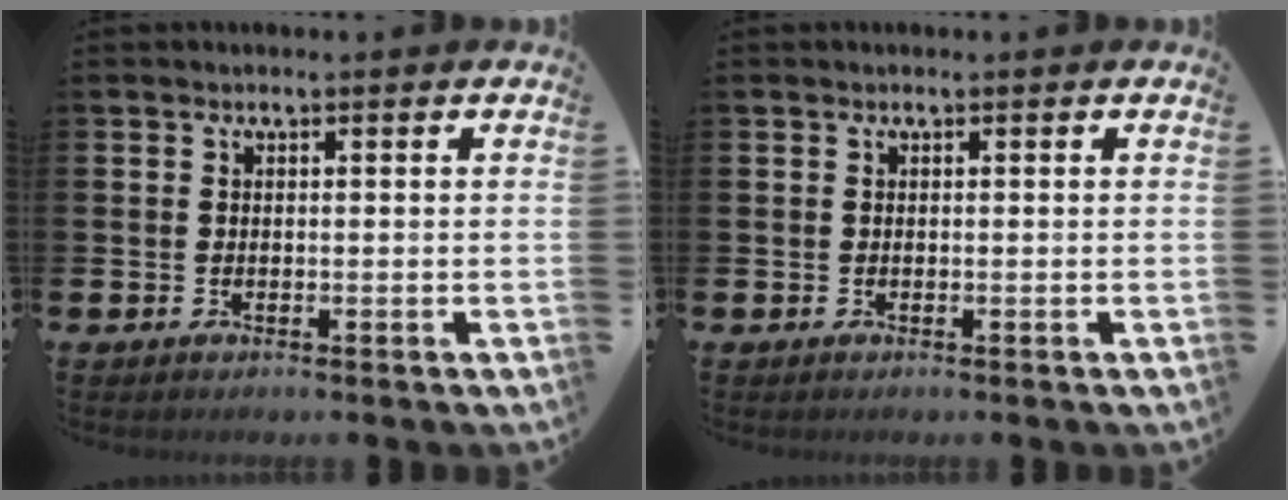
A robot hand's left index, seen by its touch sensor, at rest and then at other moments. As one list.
[{"total": 0.0}]